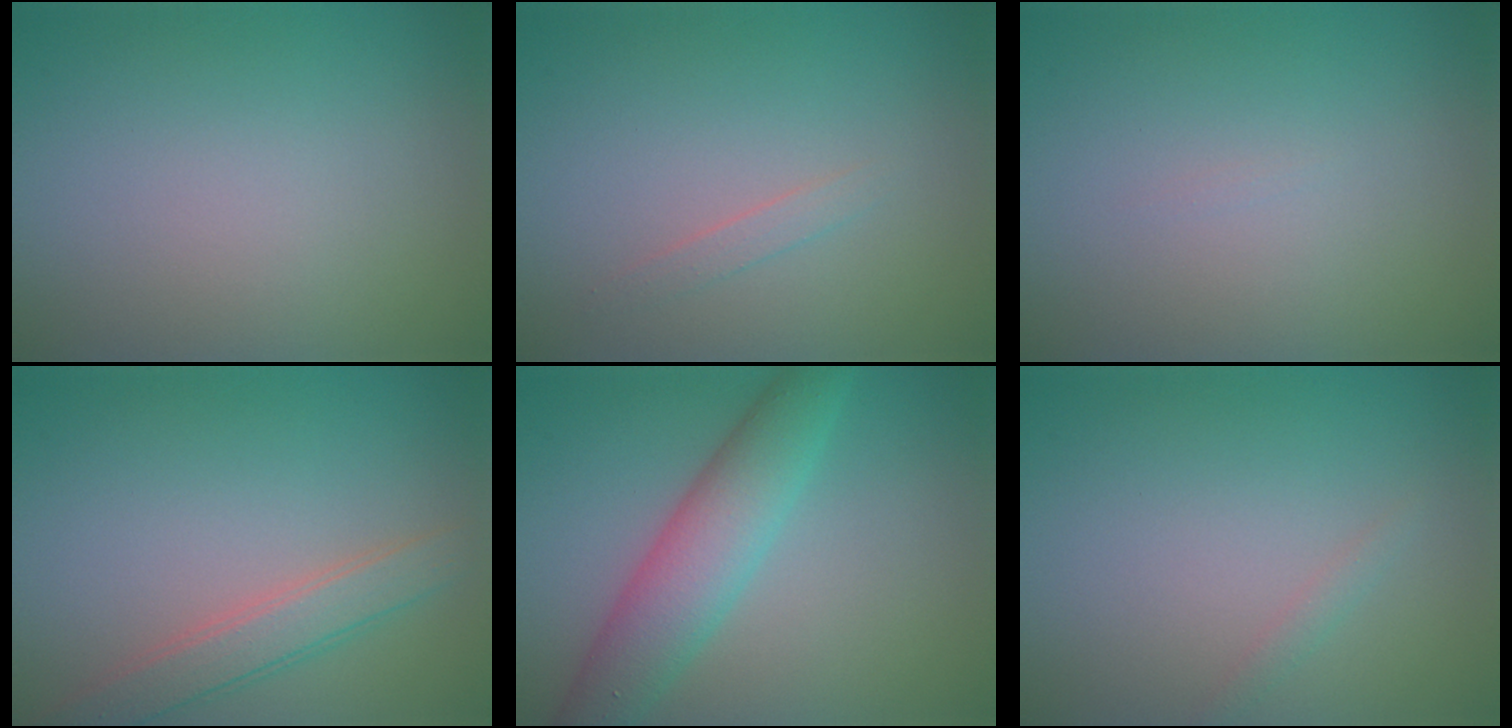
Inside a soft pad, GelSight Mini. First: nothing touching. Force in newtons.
{"total": 0.9, "press": 0.9, "slide": 0.1}
{"total": 0.0}
{"total": 3.2, "press": 3.2, "slide": 0.1}
{"total": 5.7, "press": 5.7, "slide": 0.1}
{"total": 0.8, "press": 0.8, "slide": 0.0}